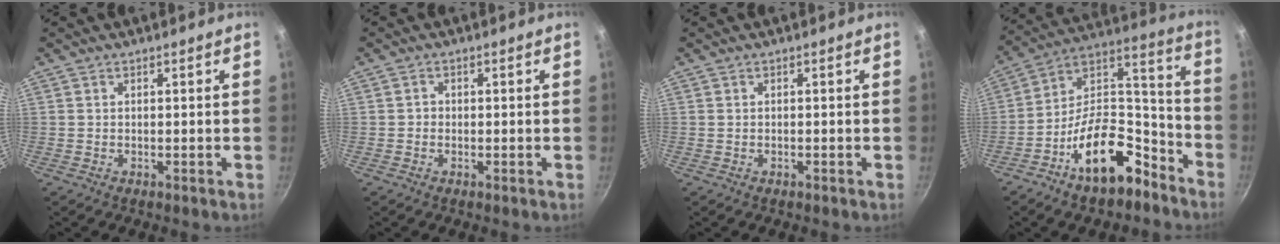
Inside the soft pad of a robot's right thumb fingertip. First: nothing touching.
{"total": 1.0, "force": [-0.2, 1.0, 0.3], "torque": [-0.002, 0.004, -0.005]}
{"total": 0.0}
{"total": 18.9, "force": [-10.9, 9.4, 12.2], "torque": [-0.146, 0.110, -0.181]}